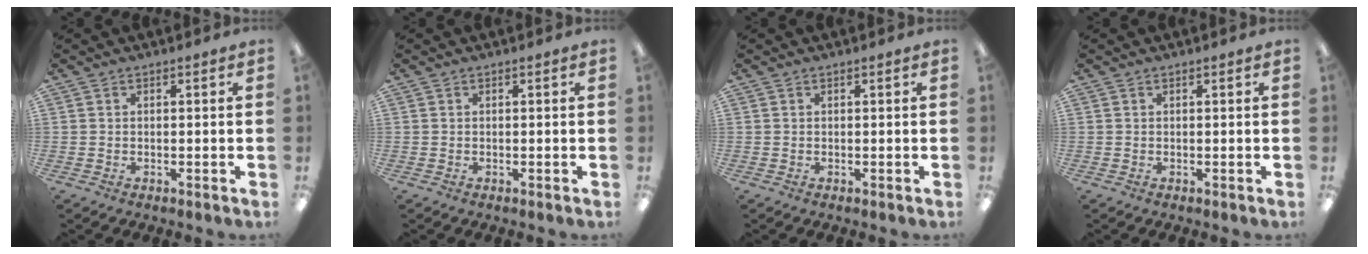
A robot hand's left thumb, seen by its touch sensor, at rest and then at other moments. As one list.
[{"total": 0.0}, {"total": 0.0}, {"total": 0.0}]